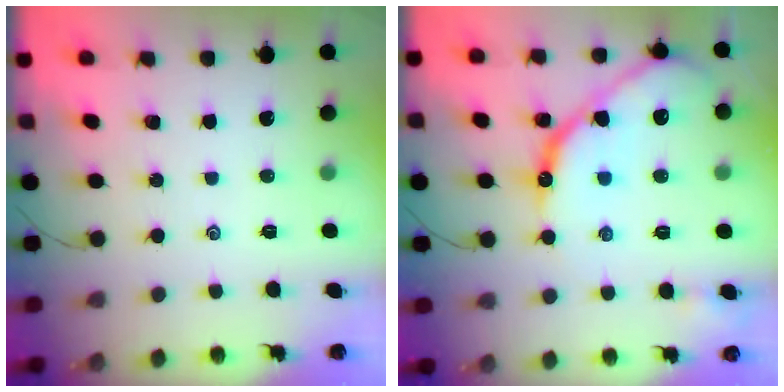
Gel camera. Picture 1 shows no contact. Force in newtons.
{"total": 15.6, "press": 15.5, "slide": 1.1}